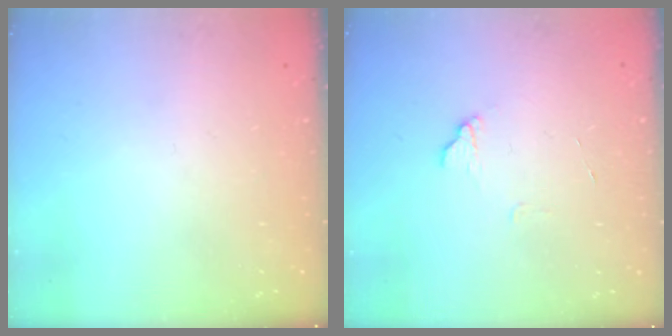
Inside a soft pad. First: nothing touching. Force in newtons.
{"total": 5.8, "press": 5.8, "slide": 0.5}